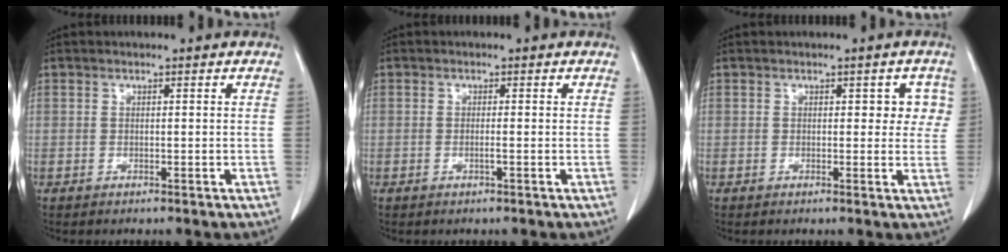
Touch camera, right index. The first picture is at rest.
{"total": 0.9, "force": [-0.3, -0.3, 0.8], "torque": [-0.016, -0.001, -0.006]}
{"total": 3.4, "force": [1.0, 2.1, 2.5], "torque": [-0.013, 0.011, 0.008]}